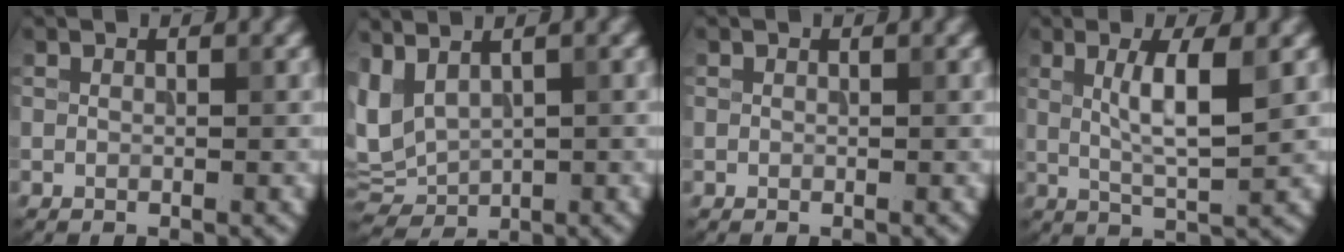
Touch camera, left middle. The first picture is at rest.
{"total": 4.6, "force": [1.9, 2.6, 3.3], "torque": [-0.080, 0.003, 0.042]}
{"total": 0.6, "force": [0.1, 0.6, -0.1], "torque": [0.009, -0.001, -0.002]}
{"total": 4.5, "force": [1.1, 0.9, 4.3], "torque": [-0.079, -0.002, 0.021]}